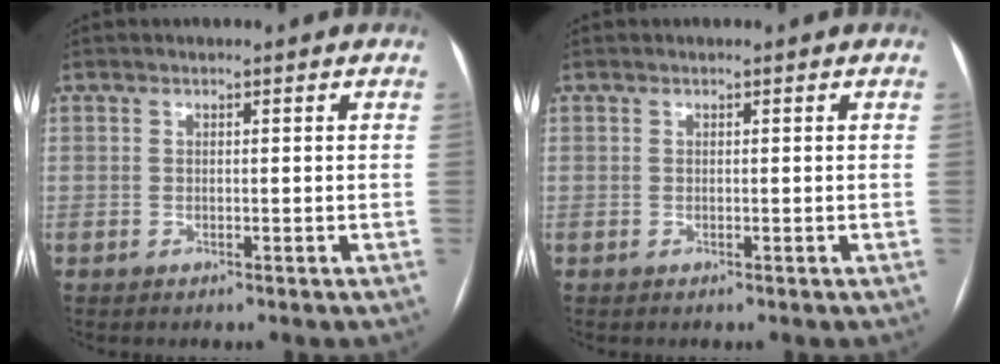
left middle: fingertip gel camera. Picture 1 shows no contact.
{"total": 0.0}